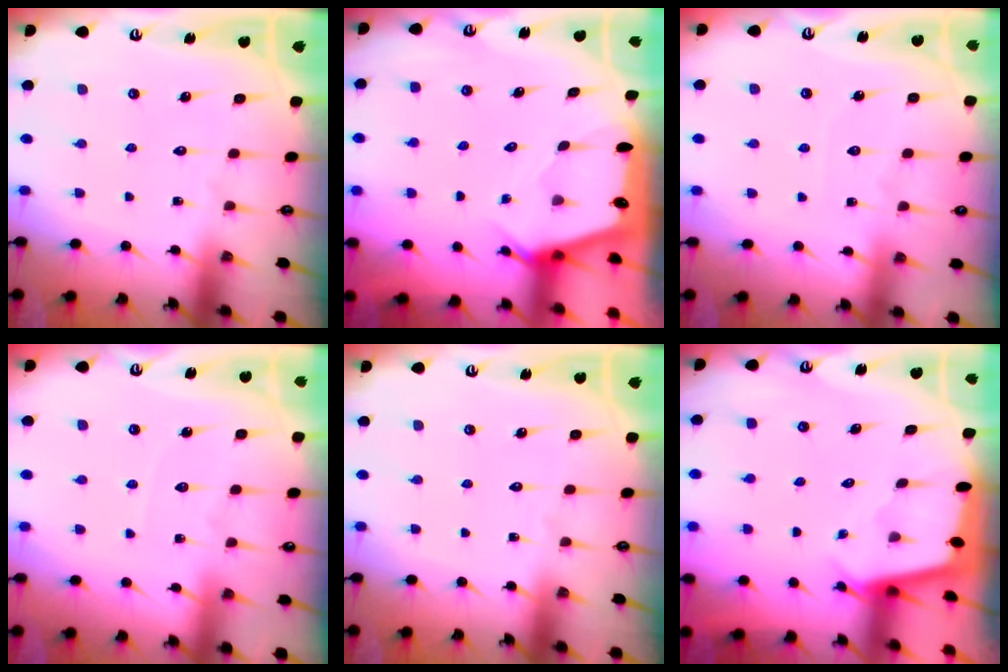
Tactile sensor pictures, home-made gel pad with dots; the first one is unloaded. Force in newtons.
{"total": 2.4, "press": 2.4, "slide": 0.3}
{"total": 2.7, "press": 2.7, "slide": 0.4}
{"total": 2.9, "press": 2.9, "slide": 0.4}
{"total": 0.0}
{"total": 2.0, "press": 2.0, "slide": 0.2}